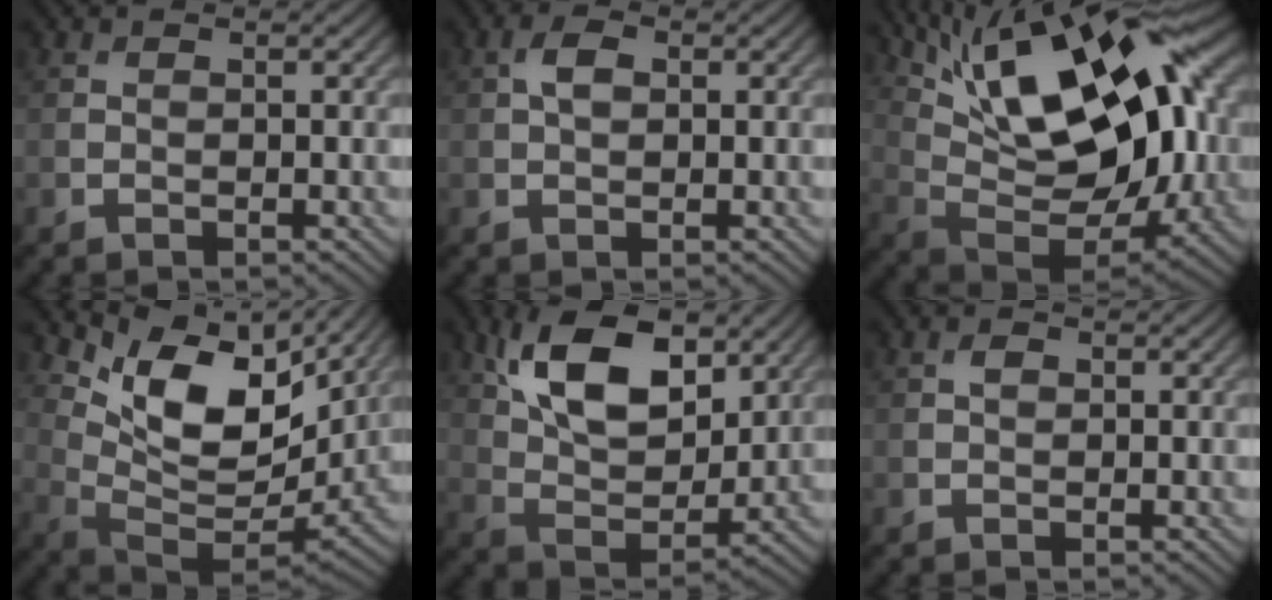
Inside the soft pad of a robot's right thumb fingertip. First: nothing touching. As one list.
[{"total": 2.3, "force": [0.5, 1.4, 1.7], "torque": [-0.035, 0.004, 0.005]}, {"total": 20.3, "force": [7.8, 9.1, 16.4], "torque": [-0.268, 0.046, 0.114]}, {"total": 11.4, "force": [6.3, 5.6, 7.7], "torque": [-0.156, -0.006, 0.124]}, {"total": 12.9, "force": [6.2, 6.6, 9.1], "torque": [-0.180, 0.005, 0.116]}, {"total": 0.8, "force": [0.2, 0.6, 0.5], "torque": [-0.011, 0.000, 0.002]}]